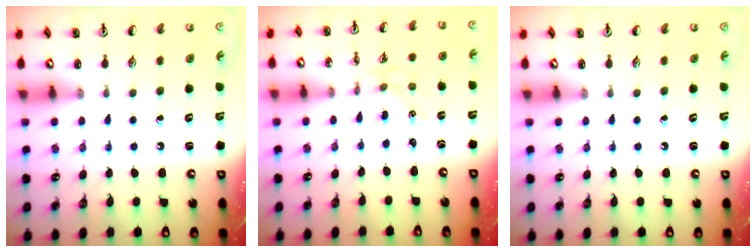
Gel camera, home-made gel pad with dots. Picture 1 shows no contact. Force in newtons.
{"total": 0.7, "press": 0.6, "slide": 0.2}
{"total": 0.0}